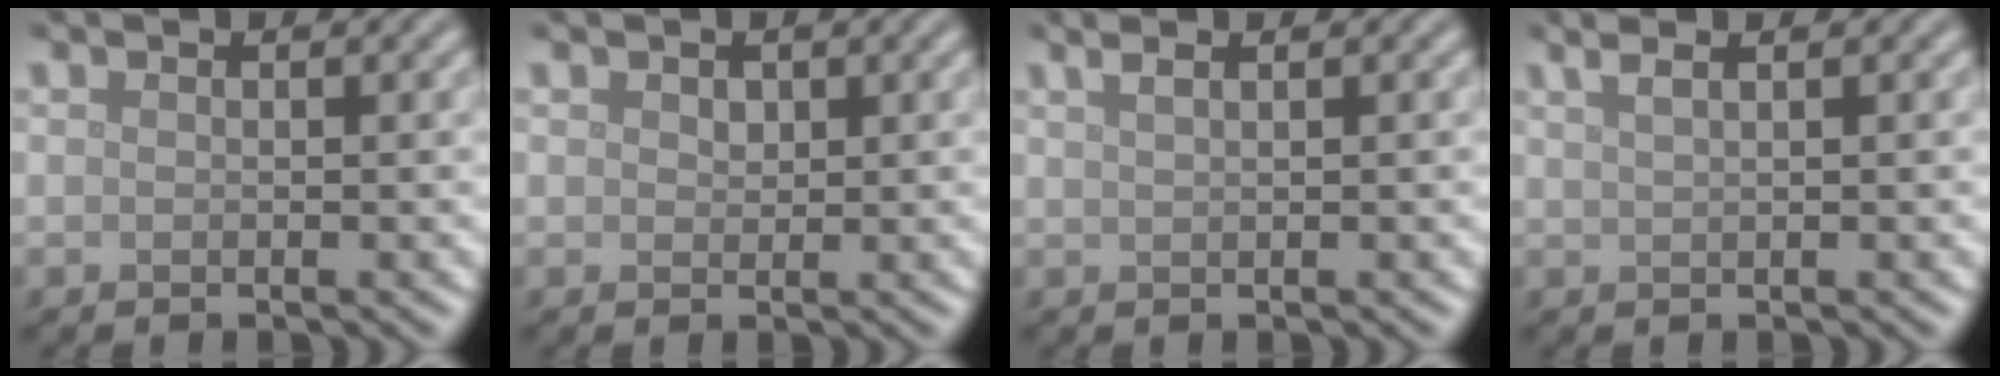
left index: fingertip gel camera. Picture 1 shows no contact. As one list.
[{"total": 0.9, "force": [0.5, 0.6, 0.4], "torque": [-0.008, -0.003, 0.009]}, {"total": 3.0, "force": [1.8, 1.4, 1.9], "torque": [-0.013, 0.016, 0.001]}, {"total": 3.6, "force": [2.2, 1.7, 2.4], "torque": [-0.017, 0.022, 0.007]}]